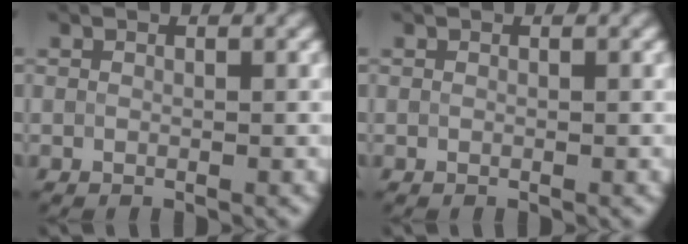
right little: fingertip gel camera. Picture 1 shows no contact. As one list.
[{"total": 0.0}]